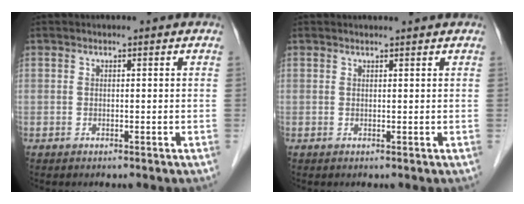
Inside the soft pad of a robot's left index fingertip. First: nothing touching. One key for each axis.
{"total": 1.5, "fx": 1.5, "fy": 0.1, "fz": 0.3, "tx": -0.008, "ty": 0.010, "tz": 0.021}